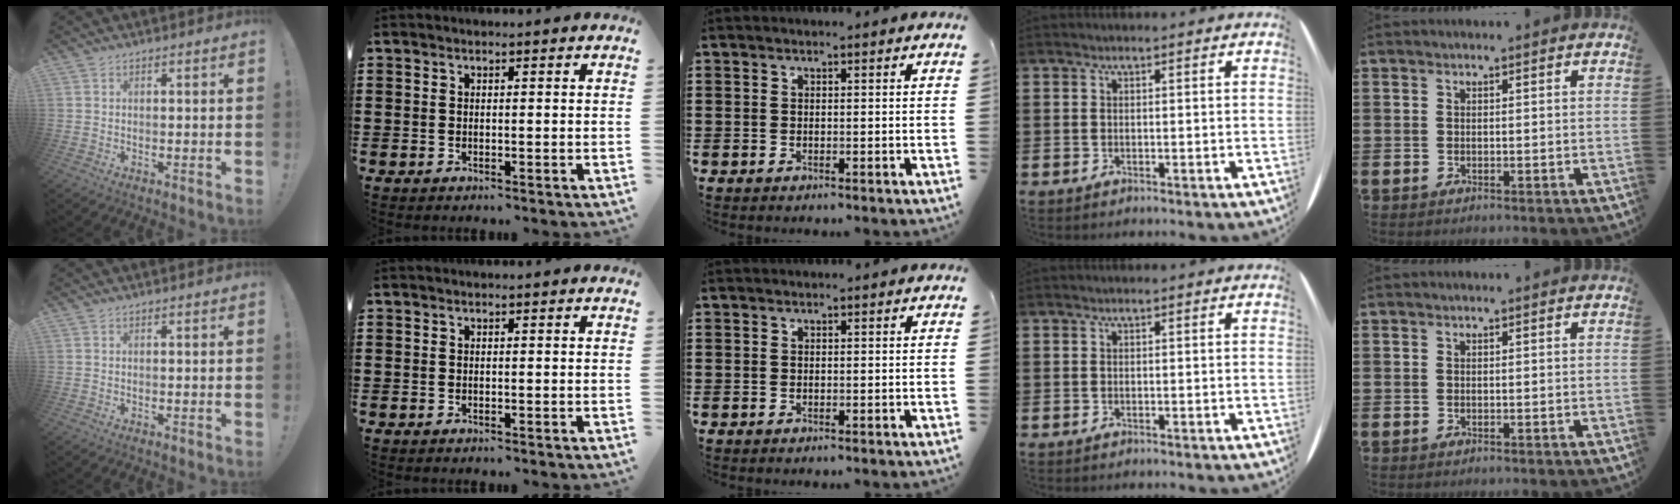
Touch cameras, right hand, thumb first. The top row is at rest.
{}